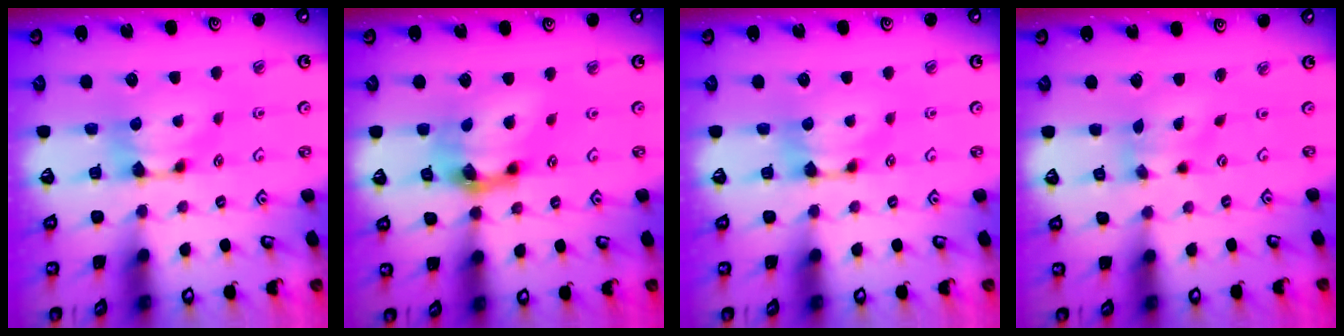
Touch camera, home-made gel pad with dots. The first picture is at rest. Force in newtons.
{"total": 7.3, "press": 6.9, "slide": 2.4}
{"total": 0.0}
{"total": 1.3, "press": 0.1, "slide": 1.3}